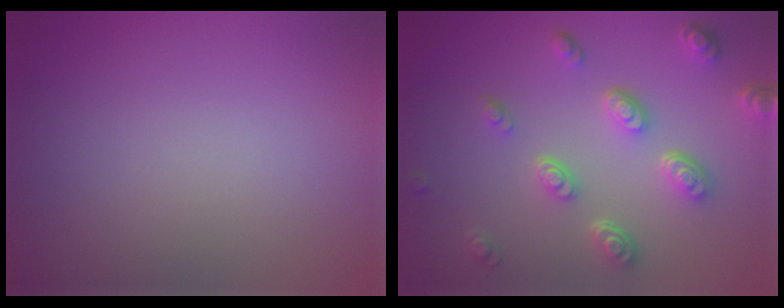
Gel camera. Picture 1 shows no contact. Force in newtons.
{"total": 4.7, "press": 3.6, "slide": 3.1}